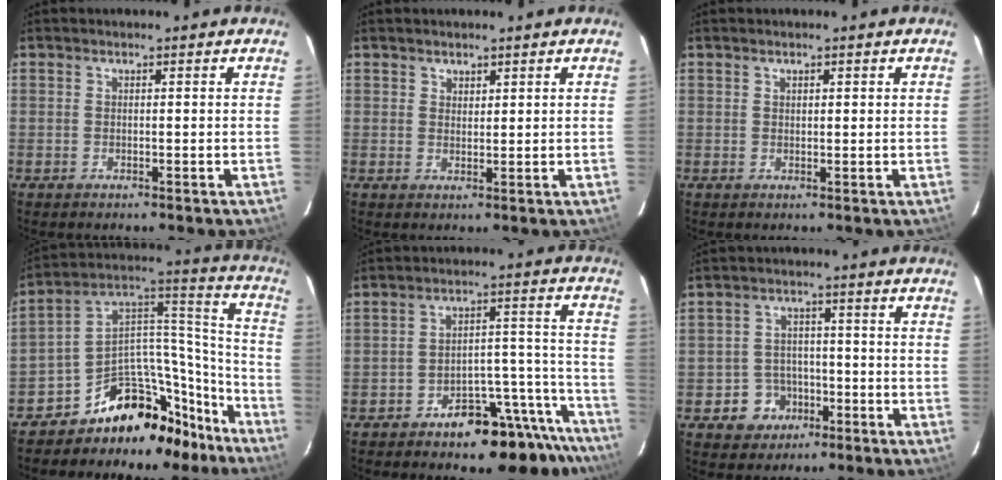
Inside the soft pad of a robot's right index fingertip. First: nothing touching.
{"total": 1.6, "force": [1.2, 1.1, 0.2], "torque": [0.000, 0.003, 0.020]}
{"total": 1.0, "force": [0.6, 0.5, 0.6], "torque": [-0.007, 0.003, 0.011]}
{"total": 17.8, "force": [-14.0, 9.5, 5.4], "torque": [-0.077, 0.098, -0.208]}
{"total": 14.9, "force": [-13.0, 5.1, 5.2], "torque": [-0.044, 0.048, -0.170]}
{"total": 6.5, "force": [-2.9, 5.7, 0.9], "torque": [-0.032, 0.024, -0.036]}